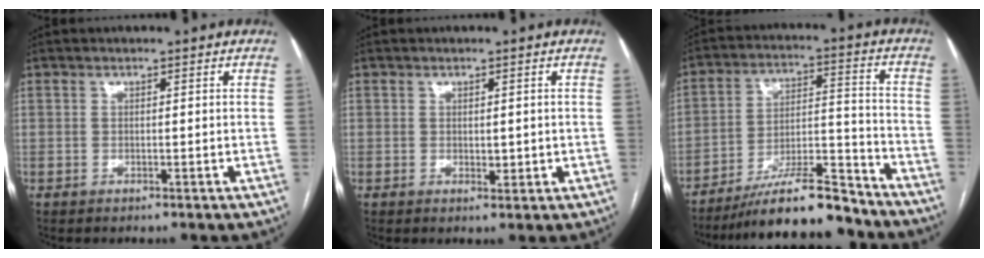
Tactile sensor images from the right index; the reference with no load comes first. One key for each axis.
{"total": 1.5, "fx": -0.1, "fy": 0.8, "fz": 1.3, "tx": -0.018, "ty": -0.003, "tz": 0.002}
{"total": 14.7, "fx": -13.0, "fy": 2.1, "fz": 6.6, "tx": -0.106, "ty": 0.023, "tz": -0.220}